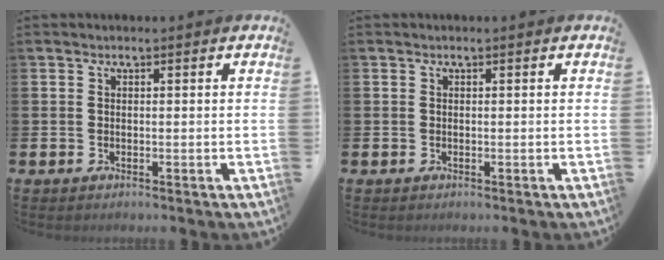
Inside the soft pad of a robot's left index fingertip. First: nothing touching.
{"total": 0.0}